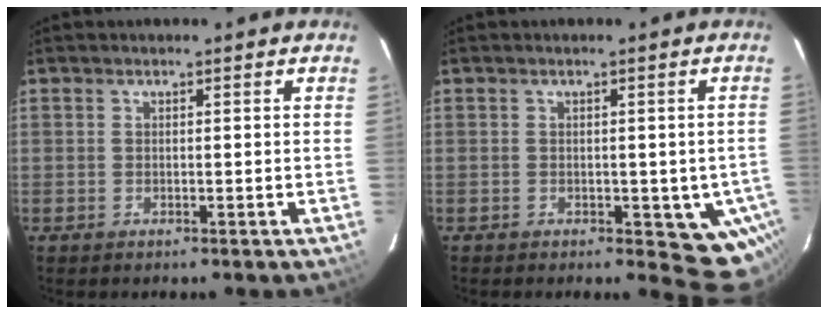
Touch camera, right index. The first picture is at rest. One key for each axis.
{"total": 6.9, "fx": -2.6, "fy": 4.4, "fz": 4.6, "tx": -0.034, "ty": 0.007, "tz": -0.025}